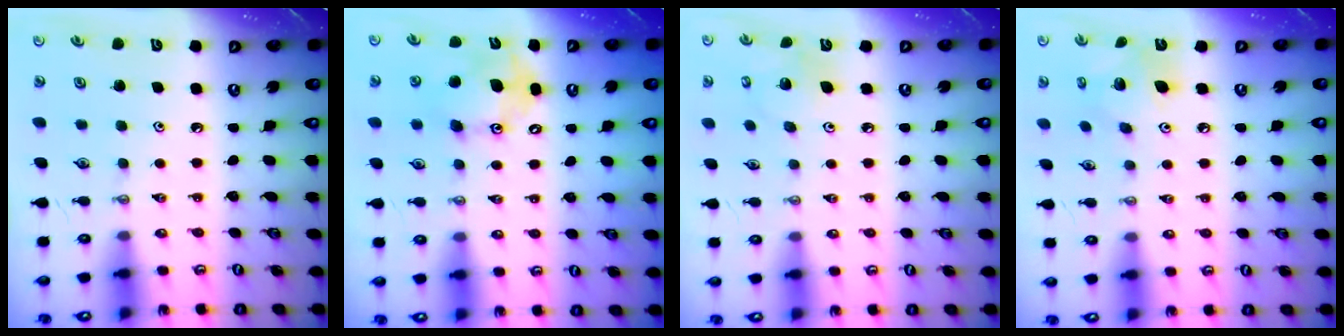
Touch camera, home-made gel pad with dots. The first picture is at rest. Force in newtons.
{"total": 11.9, "press": 11.4, "slide": 3.4}
{"total": 7.5, "press": 7.3, "slide": 1.7}
{"total": 10.5, "press": 10.5, "slide": 1.0}